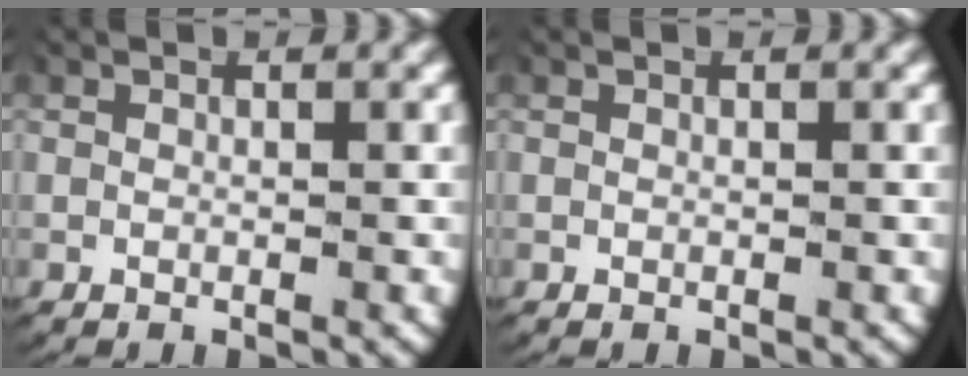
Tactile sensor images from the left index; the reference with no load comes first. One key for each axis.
{"total": 0.0}